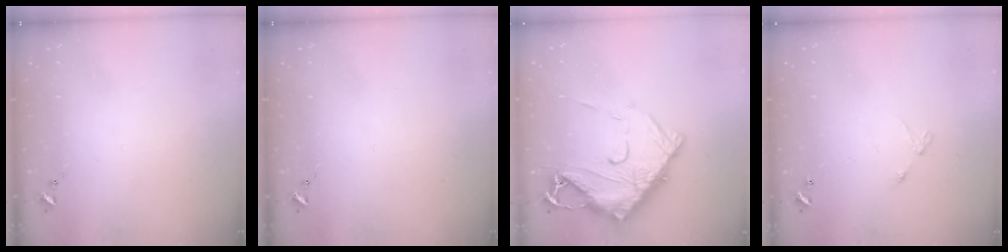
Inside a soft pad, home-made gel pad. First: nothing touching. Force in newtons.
{"total": 0.0}
{"total": 19.3, "press": 19.2, "slide": 1.9}
{"total": 4.2, "press": 4.2, "slide": 0.4}